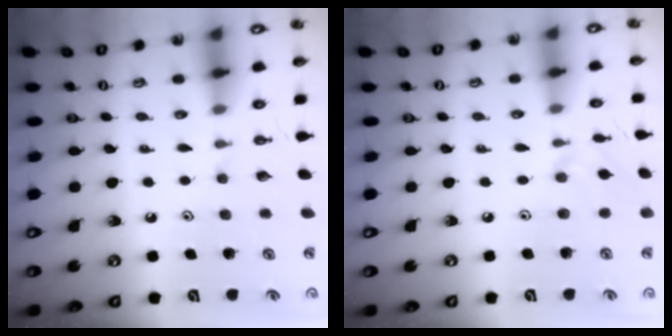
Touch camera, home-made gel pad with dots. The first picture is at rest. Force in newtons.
{"total": 1.9, "press": 1.8, "slide": 0.6}